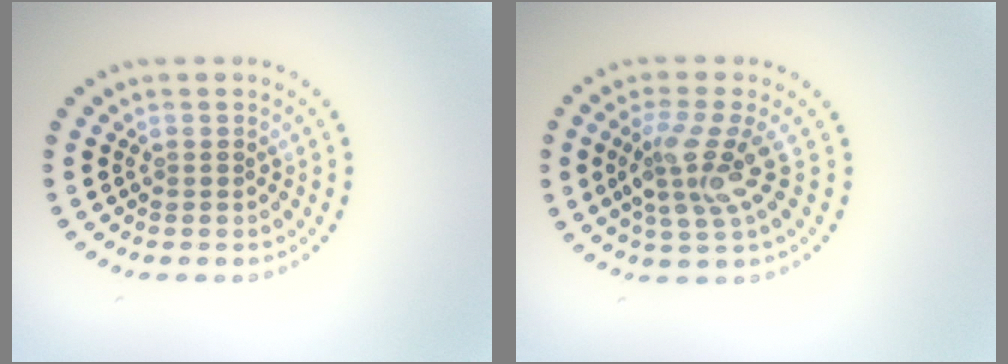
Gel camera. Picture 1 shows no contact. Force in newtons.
{"total": 3.8, "press": 3.1, "slide": 2.1}